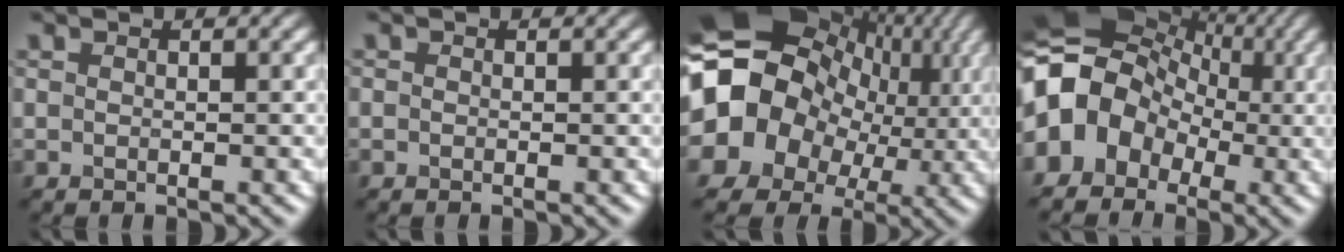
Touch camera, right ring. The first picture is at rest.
{"total": 0.0}
{"total": 17.9, "force": [2.8, 15.3, 8.8], "torque": [-0.196, 0.020, 0.053]}
{"total": 10.9, "force": [-0.7, 9.5, 5.2], "torque": [-0.099, 0.017, -0.026]}